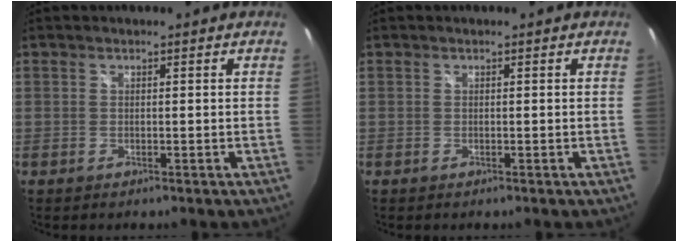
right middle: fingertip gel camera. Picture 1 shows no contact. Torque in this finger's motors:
{"motor_torque": [0.01, -0.02, 0.00, 0.00]}